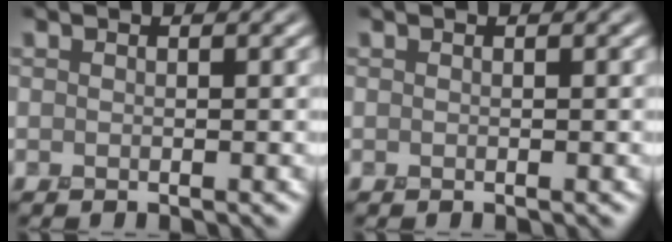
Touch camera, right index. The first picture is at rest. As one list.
[{"total": 0.0}]